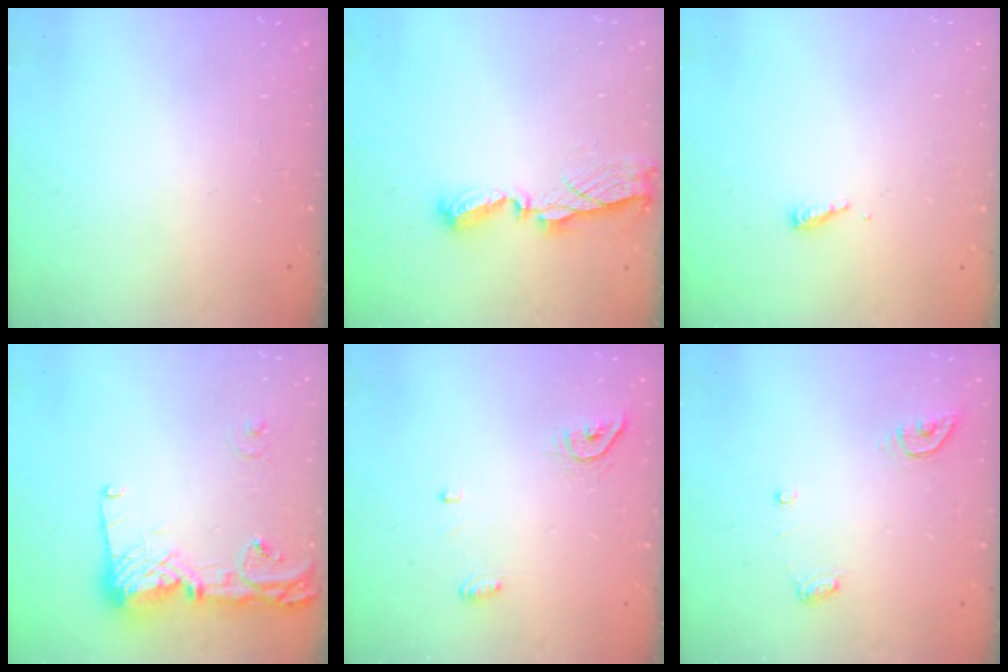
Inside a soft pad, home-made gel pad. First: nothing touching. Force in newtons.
{"total": 6.7, "press": 6.7, "slide": 0.2}
{"total": 4.7, "press": 4.6, "slide": 0.4}
{"total": 14.9, "press": 14.8, "slide": 1.2}
{"total": 5.2, "press": 5.2, "slide": 0.1}
{"total": 5.5, "press": 5.5, "slide": 0.2}